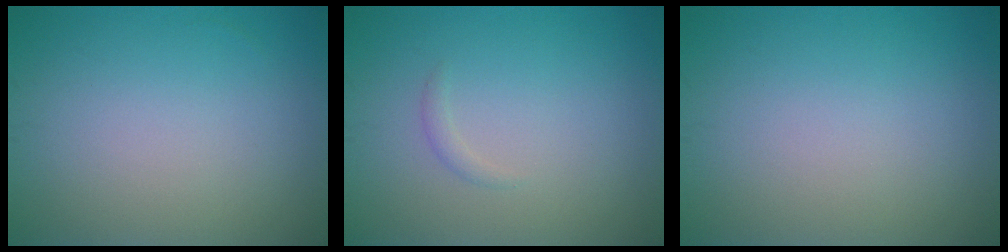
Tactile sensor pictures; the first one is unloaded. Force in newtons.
{"total": 0.7, "press": 0.7, "slide": 0.1}
{"total": 0.0}